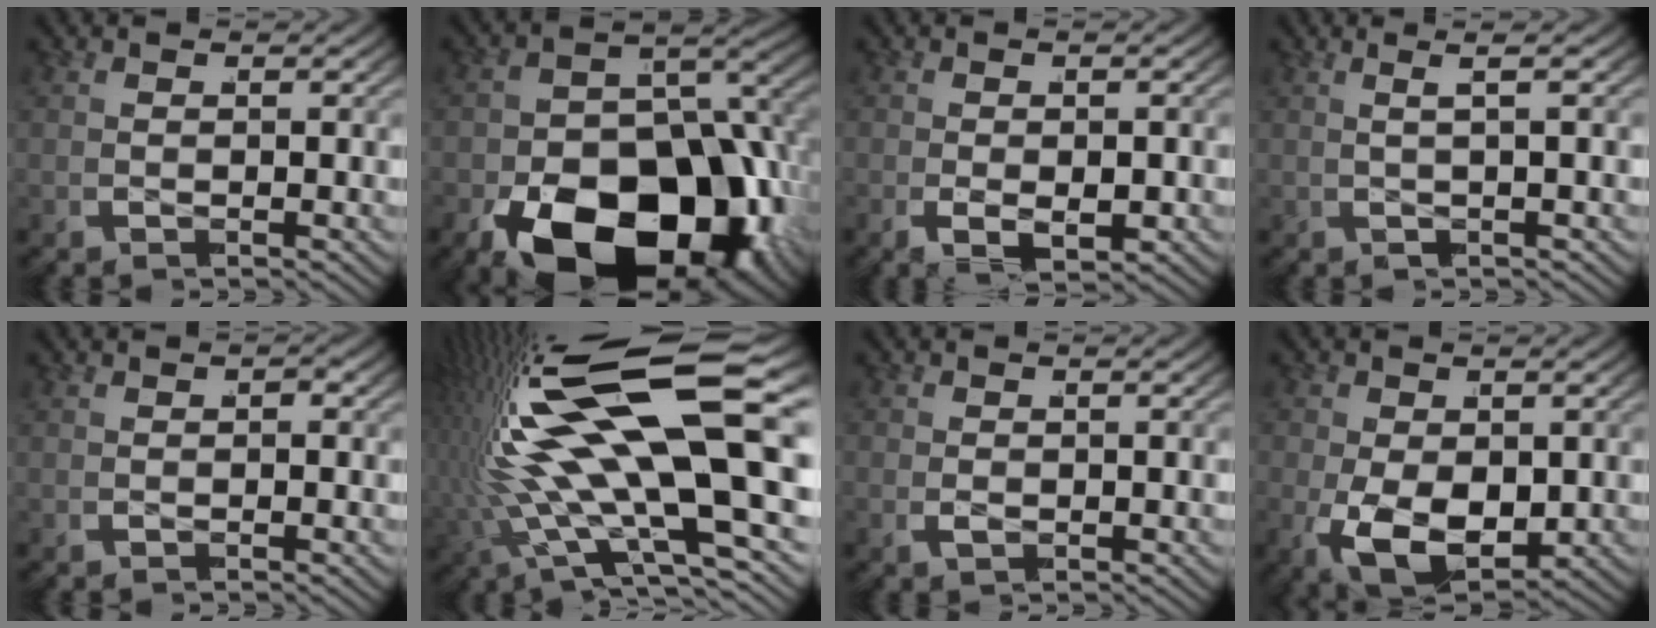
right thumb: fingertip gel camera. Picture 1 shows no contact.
{"total": 22.7, "force": [-7.3, 13.9, 16.3], "torque": [-0.270, -0.065, -0.089]}
{"total": 4.3, "force": [-1.9, 2.8, 2.7], "torque": [-0.073, -0.025, -0.021]}
{"total": 1.6, "force": [0.1, -1.5, 0.6], "torque": [-0.012, 0.020, 0.000]}
{"total": 0.7, "force": [-0.4, 0.3, 0.5], "torque": [-0.006, 0.002, -0.008]}
{"total": 15.6, "force": [0.3, 7.1, 13.9], "torque": [-0.302, -0.004, 0.014]}
{"total": 1.1, "force": [-0.5, 0.8, 0.5], "torque": [-0.012, -0.002, -0.007]}
{"total": 9.2, "force": [-3.3, 6.2, 6.0], "torque": [-0.136, -0.052, -0.034]}